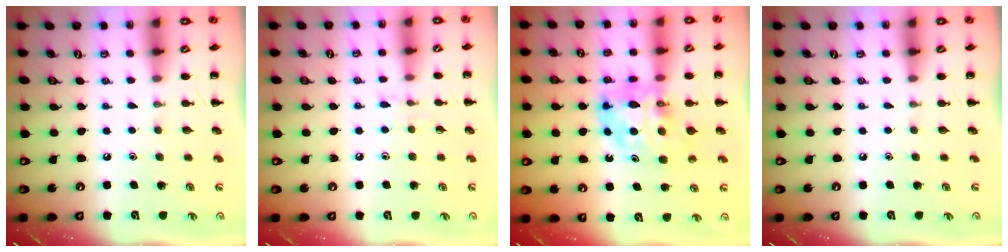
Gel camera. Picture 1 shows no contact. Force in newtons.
{"total": 4.7, "press": 4.4, "slide": 1.5}
{"total": 10.3, "press": 9.8, "slide": 3.1}
{"total": 0.0}